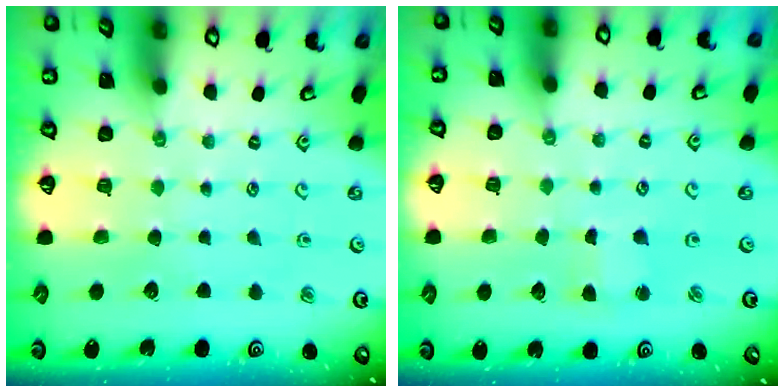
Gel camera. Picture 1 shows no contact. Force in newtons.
{"total": 2.3, "press": 2.3, "slide": 0.3}